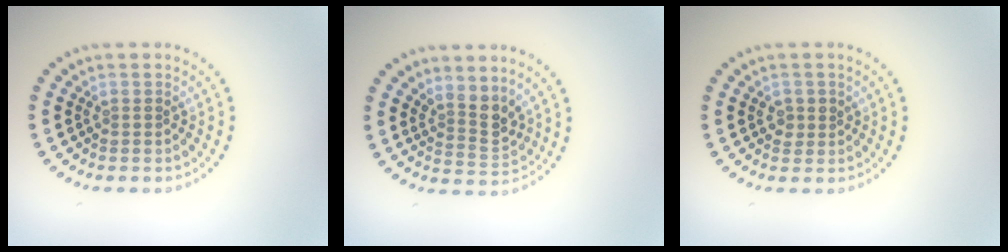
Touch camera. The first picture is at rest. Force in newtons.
{"total": 2.8, "press": 2.0, "slide": 1.9}
{"total": 1.3, "press": 1.3, "slide": 0.2}